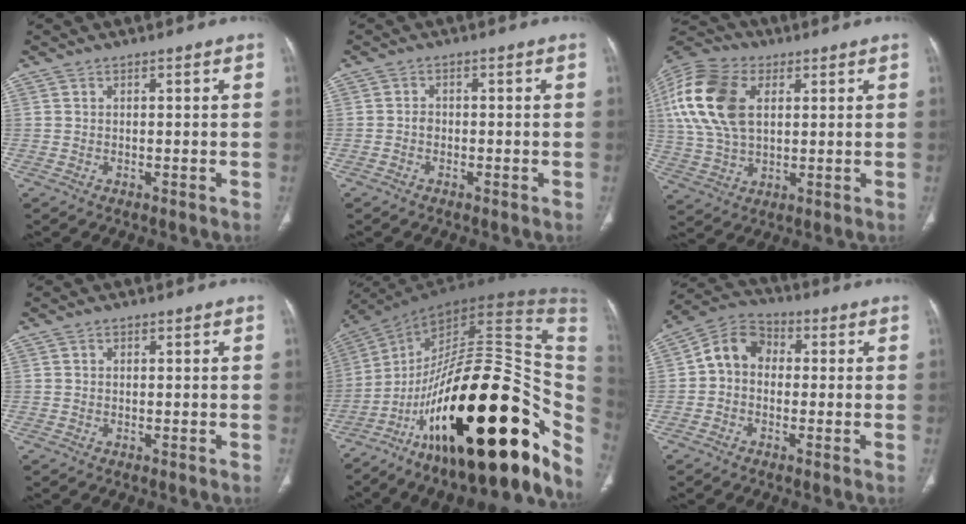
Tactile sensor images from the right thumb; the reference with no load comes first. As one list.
[{"total": 1.2, "force": [-0.5, 0.9, 0.5], "torque": [-0.002, 0.005, -0.013]}, {"total": 19.6, "force": [4.8, 12.5, 14.3], "torque": [-0.311, 0.006, 0.085]}, {"total": 0.5, "force": [0.2, 0.4, 0.2], "torque": [0.001, 0.000, 0.002]}, {"total": 43.8, "force": [-12.5, 17.7, 38.1], "torque": [-0.469, 0.083, -0.191]}, {"total": 8.0, "force": [-0.1, 6.5, 4.7], "torque": [-0.064, 0.028, -0.018]}]